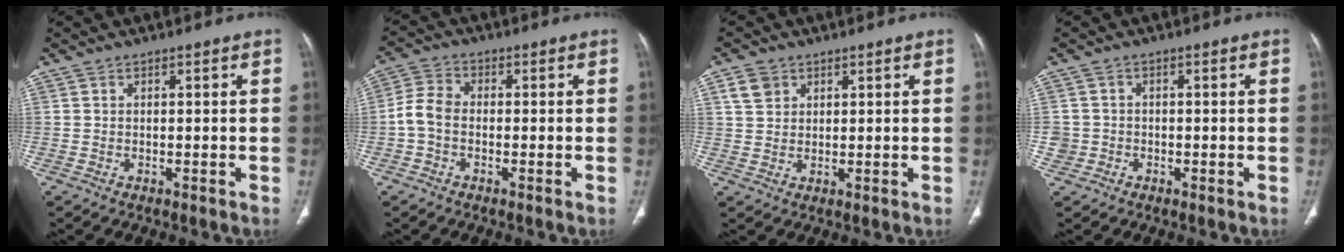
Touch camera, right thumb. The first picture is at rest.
{"total": 4.8, "force": [-1.0, 3.4, 3.3], "torque": [-0.062, 0.016, -0.032]}
{"total": 4.2, "force": [2.0, 3.2, 1.7], "torque": [-0.022, -0.004, 0.043]}
{"total": 2.5, "force": [-0.8, 2.3, -0.1], "torque": [0.017, 0.012, -0.019]}